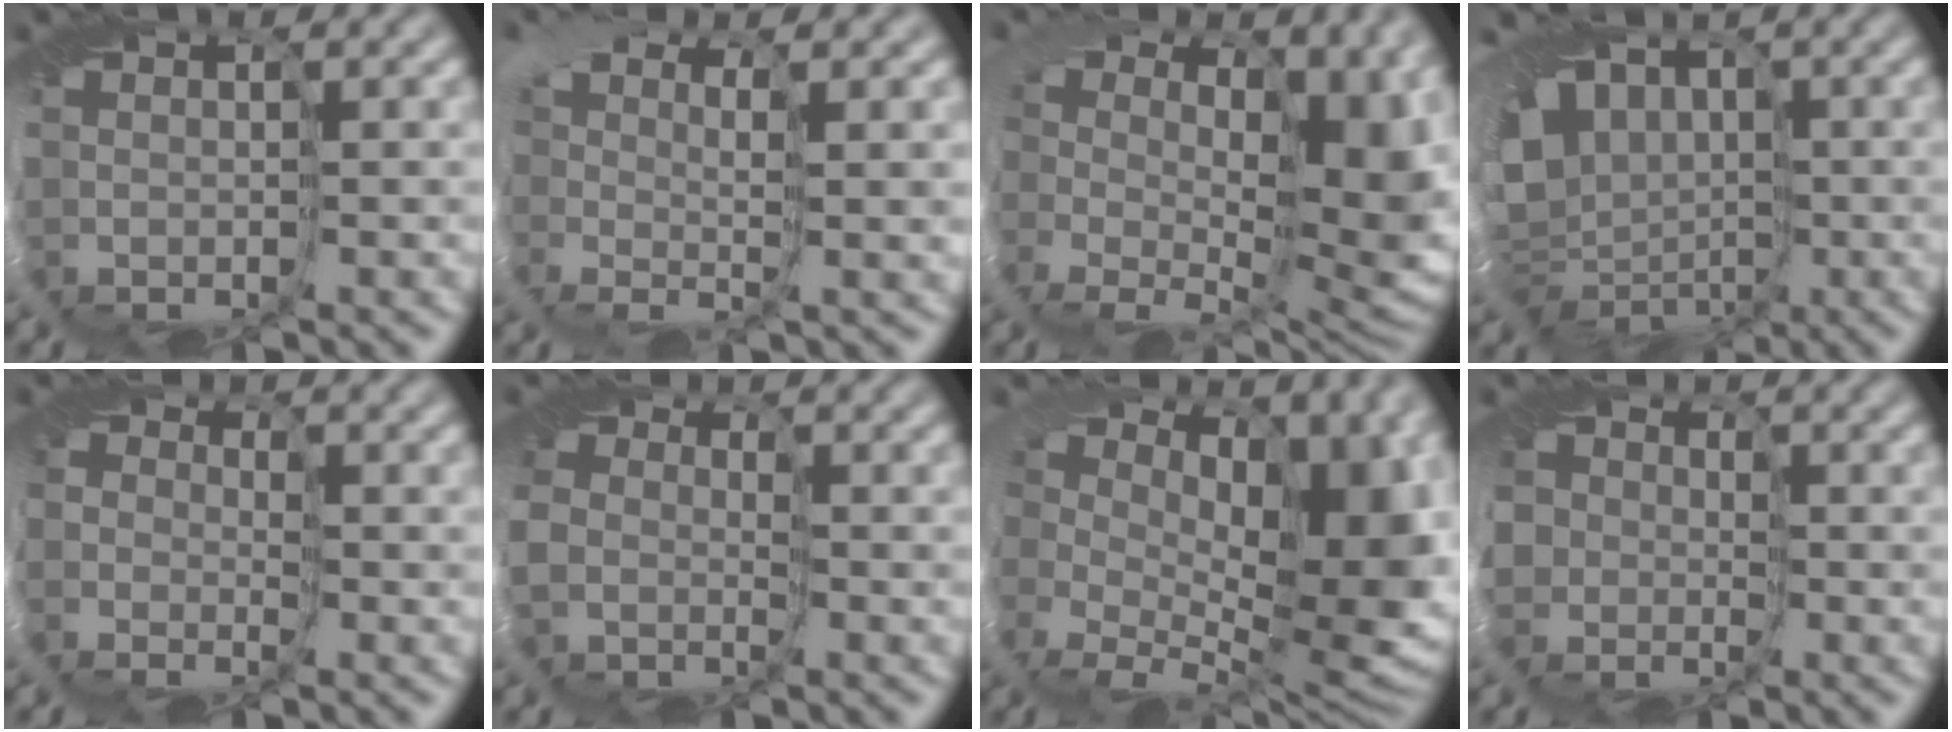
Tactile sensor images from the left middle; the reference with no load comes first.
{"total": 2.0, "force": [0.7, -0.5, 1.8], "torque": [-0.021, -0.011, 0.005]}
{"total": 8.4, "force": [1.2, 5.7, 6.0], "torque": [-0.075, -0.055, 0.027]}
{"total": 10.5, "force": [-0.2, 8.1, 6.7], "torque": [-0.114, -0.028, -0.002]}
{"total": 2.9, "force": [-0.5, 2.8, 0.6], "torque": [0.009, -0.004, -0.034]}
{"total": 3.0, "force": [-0.8, 2.7, 0.8], "torque": [-0.018, -0.023, -0.024]}
{"total": 10.9, "force": [2.4, 7.3, 7.8], "torque": [-0.080, -0.032, 0.053]}
{"total": 4.0, "force": [-0.1, 4.0, 0.8], "torque": [-0.014, 0.000, -0.040]}